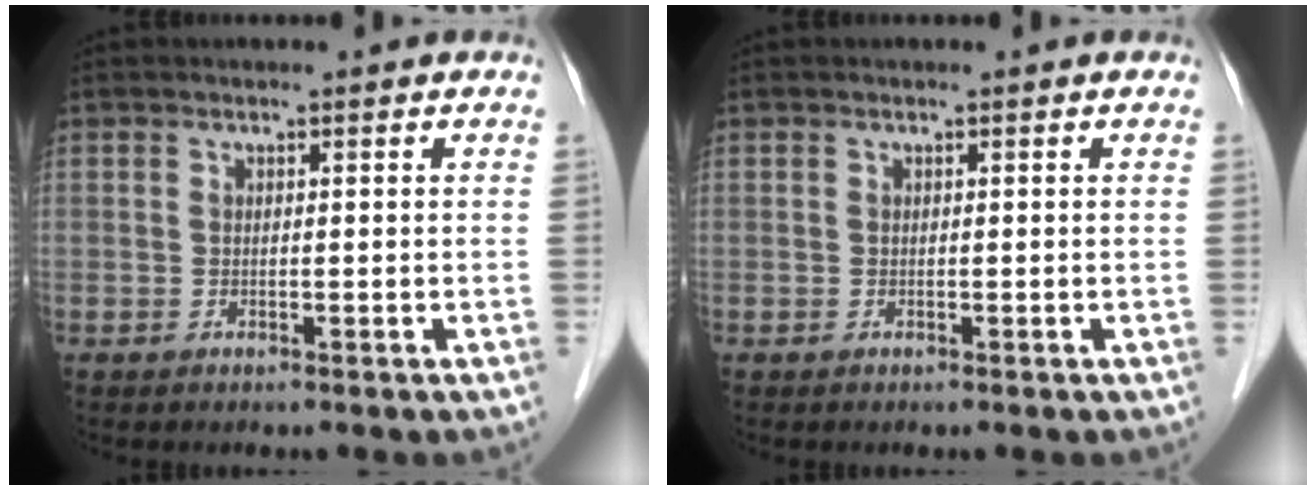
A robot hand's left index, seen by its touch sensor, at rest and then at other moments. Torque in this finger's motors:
{"motor_torque": [-0.02, 0.01, 0.00, 0.00]}